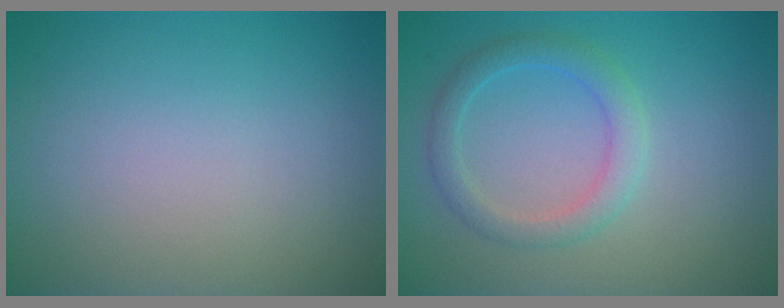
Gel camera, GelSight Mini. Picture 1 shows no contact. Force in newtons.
{"total": 2.7, "press": 2.7, "slide": 0.1}